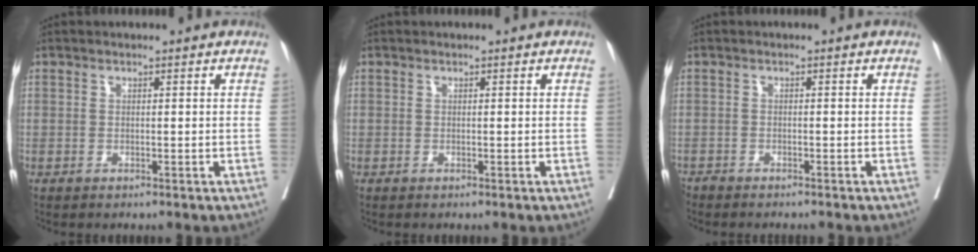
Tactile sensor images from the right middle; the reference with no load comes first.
{"total": 0.0}
{"total": 3.2, "force": [-3.1, 0.4, 0.7], "torque": [-0.004, -0.006, -0.048]}